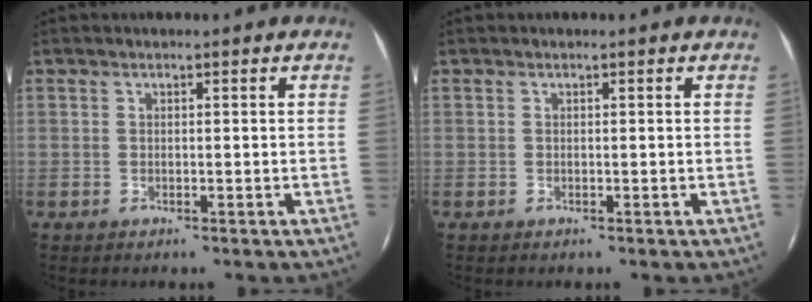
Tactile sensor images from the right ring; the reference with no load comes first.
{"total": 0.0}